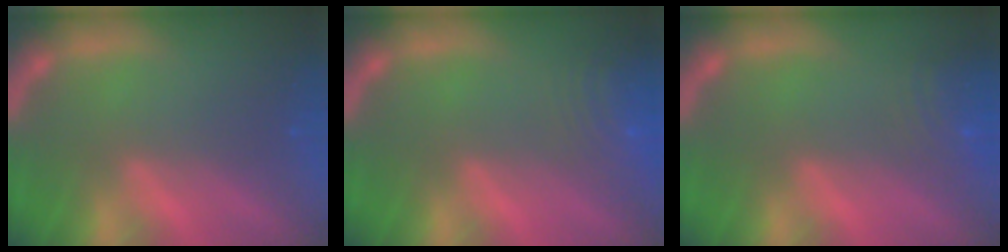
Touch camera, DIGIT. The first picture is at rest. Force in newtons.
{"total": 9.1}
{"total": 5.6}